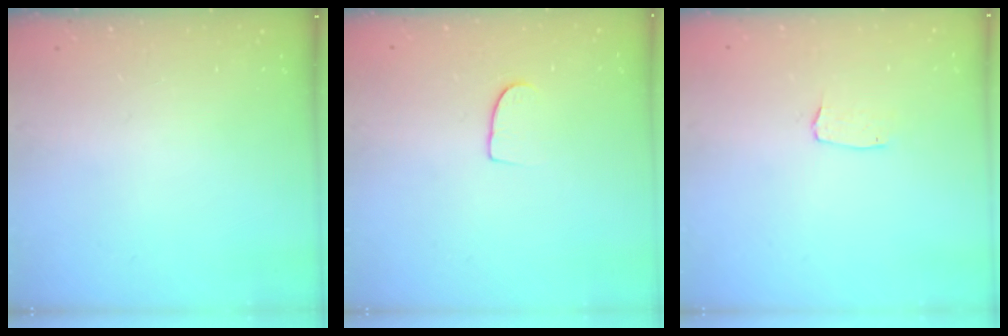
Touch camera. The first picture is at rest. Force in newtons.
{"total": 6.8, "press": 6.8, "slide": 0.6}
{"total": 3.6, "press": 3.6, "slide": 0.3}